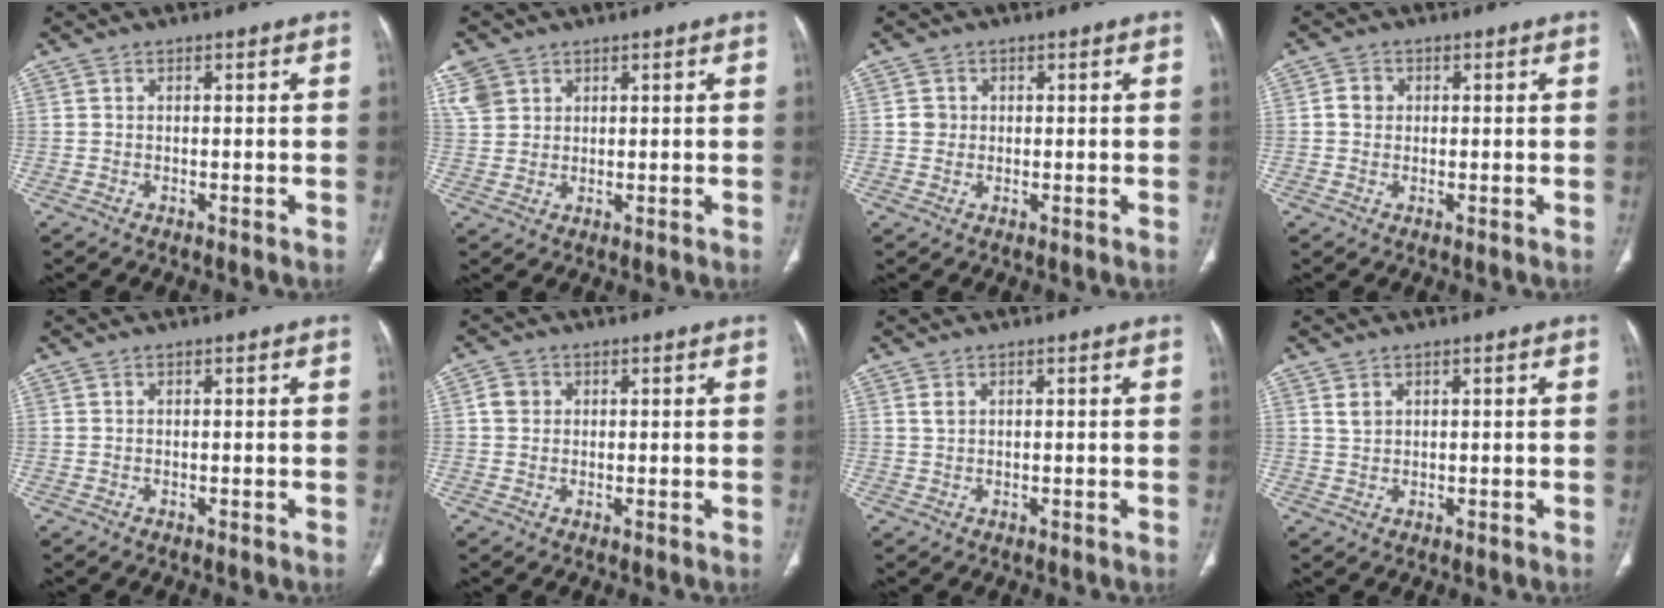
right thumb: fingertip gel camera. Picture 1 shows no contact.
{"total": 8.2, "force": [4.1, 6.5, 3.0], "torque": [-0.074, 0.006, 0.093]}
{"total": 2.1, "force": [0.3, 2.0, 0.5], "torque": [0.003, 0.002, 0.006]}
{"total": 2.5, "force": [0.3, 2.2, 1.0], "torque": [-0.008, 0.005, 0.002]}
{"total": 0.0}
{"total": 2.9, "force": [0.5, 2.6, 1.1], "torque": [-0.010, 0.005, 0.008]}
{"total": 1.1, "force": [0.5, 0.7, 0.7], "torque": [-0.012, 0.003, 0.012]}
{"total": 1.6, "force": [0.9, 1.0, 0.8], "torque": [-0.012, -0.002, 0.022]}